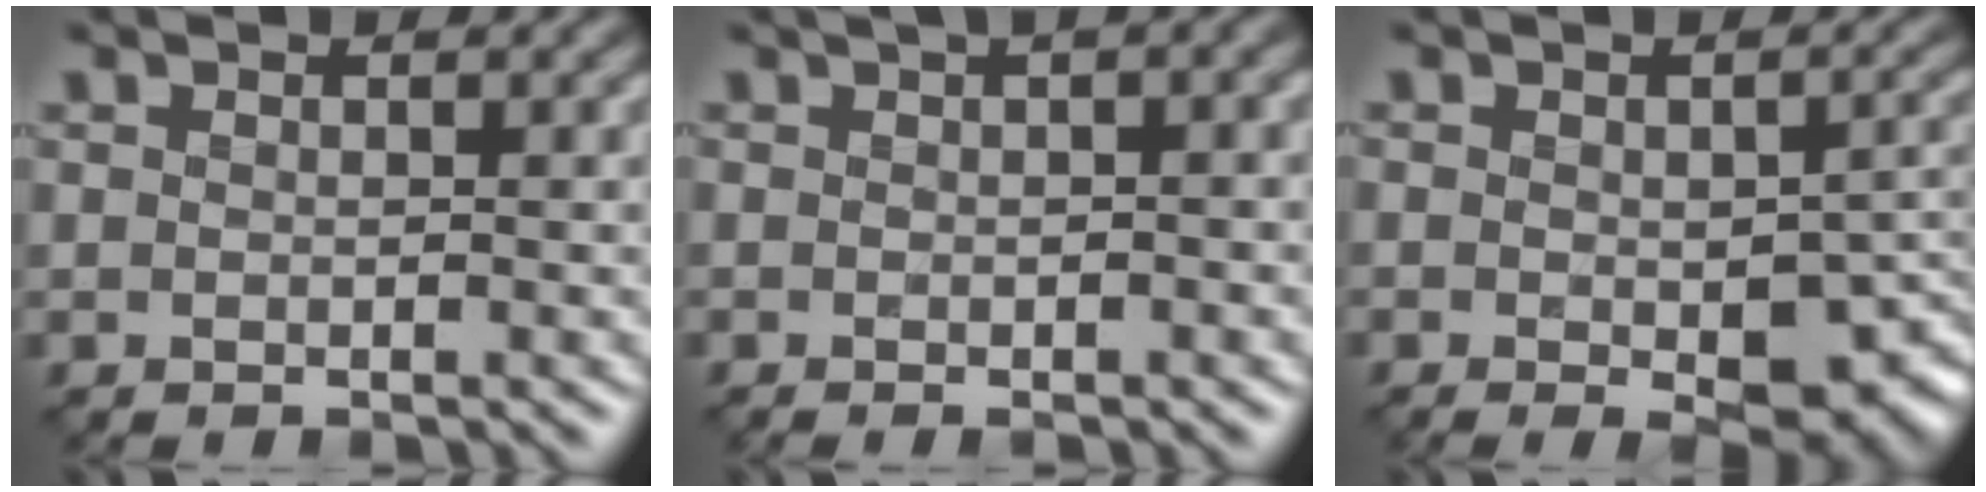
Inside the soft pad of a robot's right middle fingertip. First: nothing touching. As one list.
[{"total": 6.4, "force": [0.8, 2.6, 5.8], "torque": [-0.058, 0.017, 0.002]}, {"total": 8.6, "force": [-2.7, 3.9, 7.1], "torque": [-0.104, -0.027, -0.025]}]